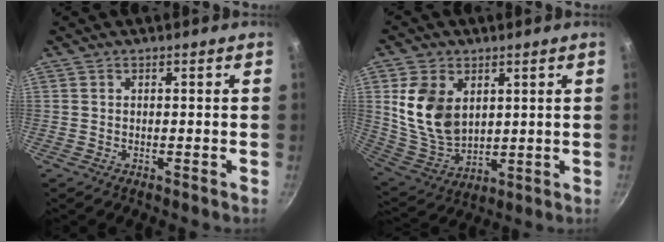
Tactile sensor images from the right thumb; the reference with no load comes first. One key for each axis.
{"total": 13.3, "fx": 3.4, "fy": 9.2, "fz": 9.0, "tx": -0.151, "ty": -0.027, "tz": 0.082}